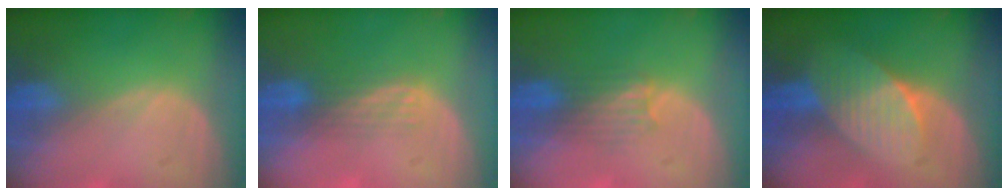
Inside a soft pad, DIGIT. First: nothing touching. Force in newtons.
{"total": 2.9, "press": 2.7, "slide": 1.2}
{"total": 3.2, "press": 3.2, "slide": 0.2}
{"total": 7.4, "press": 6.7, "slide": 3.2}